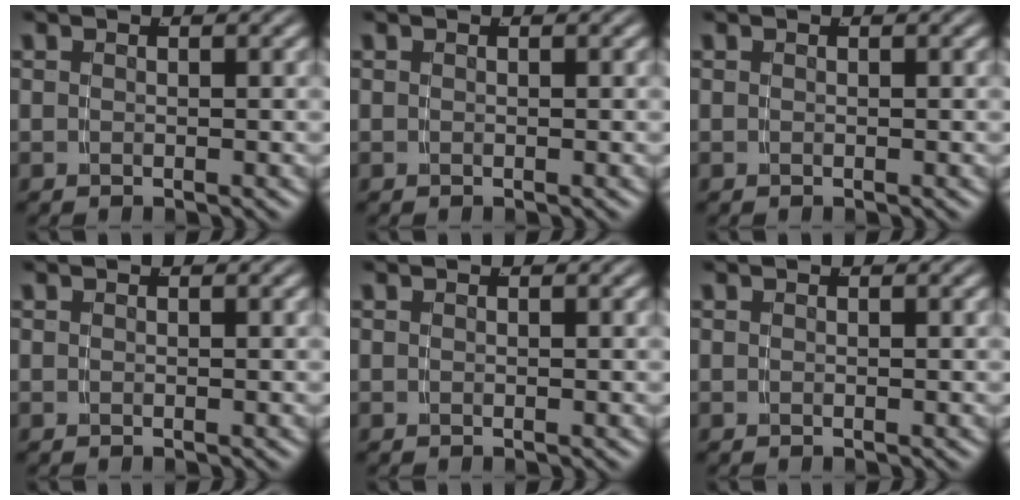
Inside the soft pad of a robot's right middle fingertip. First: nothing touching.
{"total": 0.0}
{"total": 0.0}
{"total": 0.0}
{"total": 0.0}
{"total": 0.0}